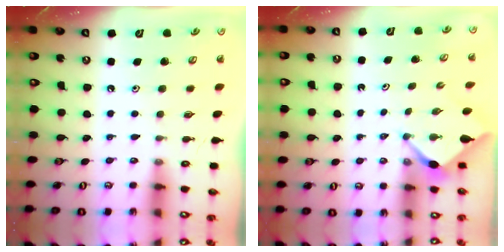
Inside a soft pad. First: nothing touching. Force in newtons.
{"total": 2.6, "press": 2.5, "slide": 0.3}